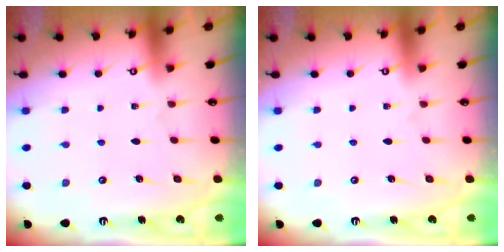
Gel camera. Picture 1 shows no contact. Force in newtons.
{"total": 0.0}